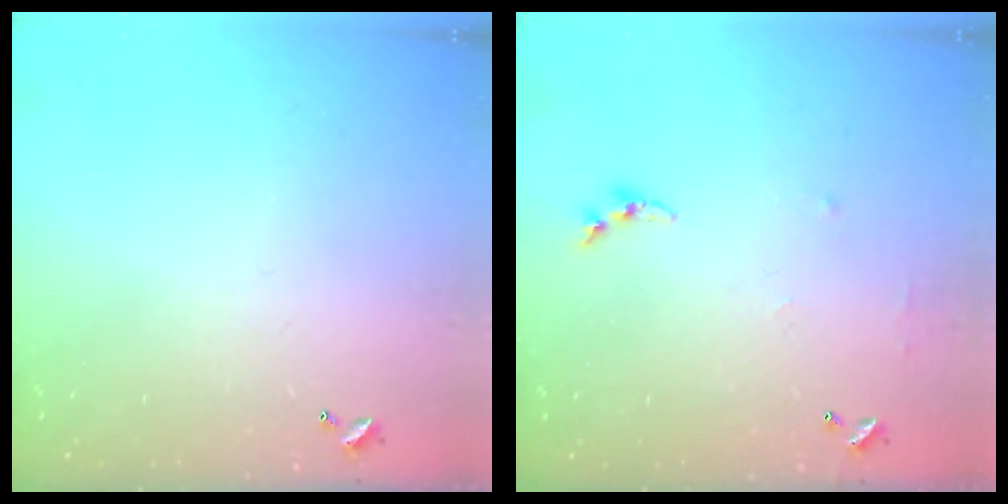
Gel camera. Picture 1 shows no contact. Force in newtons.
{"total": 4.5, "press": 4.5, "slide": 0.5}